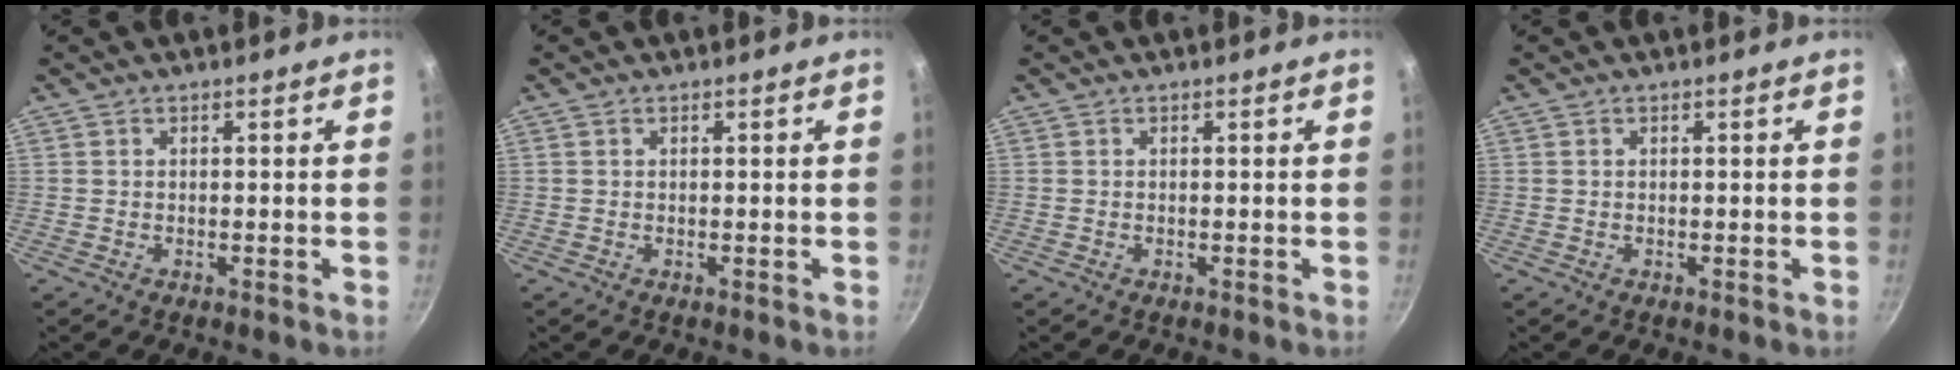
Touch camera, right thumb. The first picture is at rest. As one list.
[{"total": 0.0}, {"total": 0.0}, {"total": 0.0}]